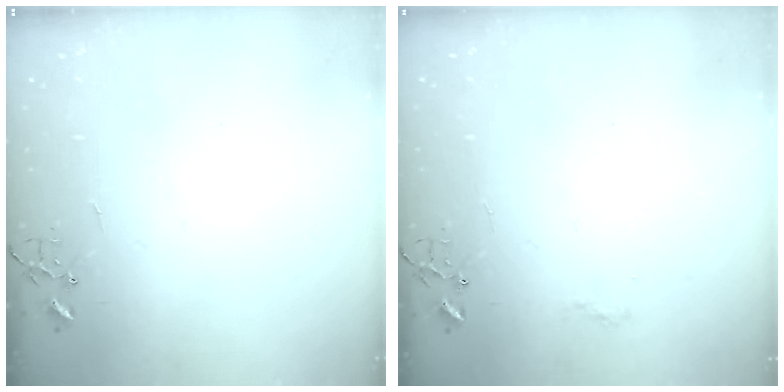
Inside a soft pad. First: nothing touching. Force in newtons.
{"total": 5.9, "press": 5.9, "slide": 0.8}